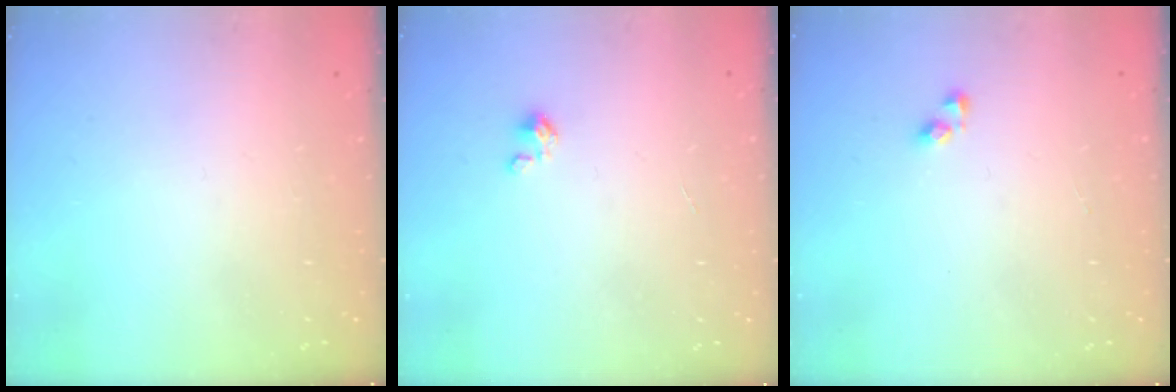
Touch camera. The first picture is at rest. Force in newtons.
{"total": 0.0}
{"total": 3.2, "press": 3.2, "slide": 0.2}